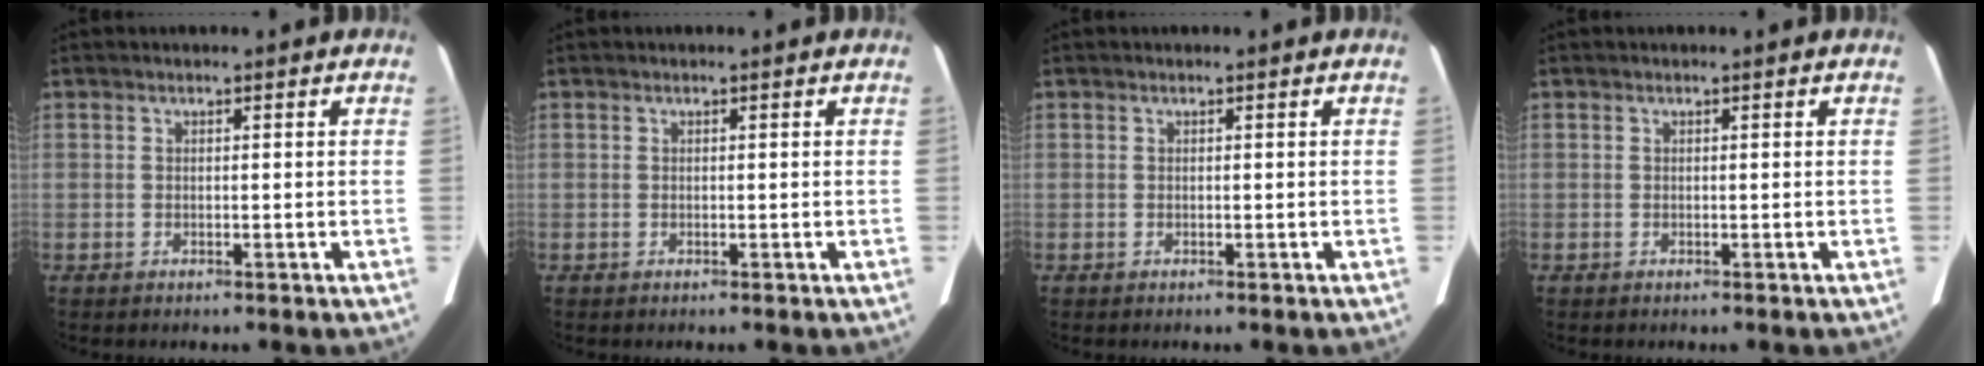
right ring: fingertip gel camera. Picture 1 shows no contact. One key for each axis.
{"total": 0.0}
{"total": 0.0}
{"total": 0.0}